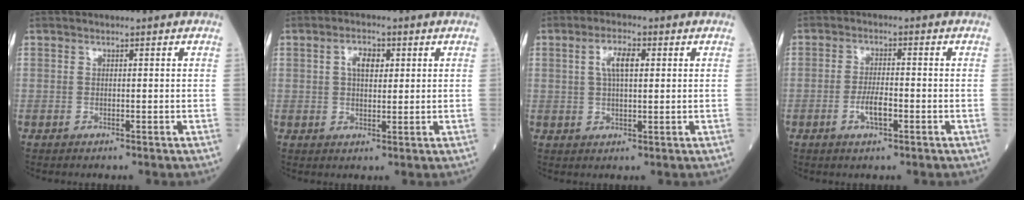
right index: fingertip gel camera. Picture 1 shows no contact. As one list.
[{"total": 4.0, "force": [1.3, 2.0, 3.2], "torque": [-0.058, 0.008, 0.022]}, {"total": 4.8, "force": [1.4, 1.5, 4.3], "torque": [-0.085, 0.010, 0.027]}, {"total": 4.0, "force": [-1.5, 1.0, 3.6], "torque": [-0.070, 0.001, -0.026]}]